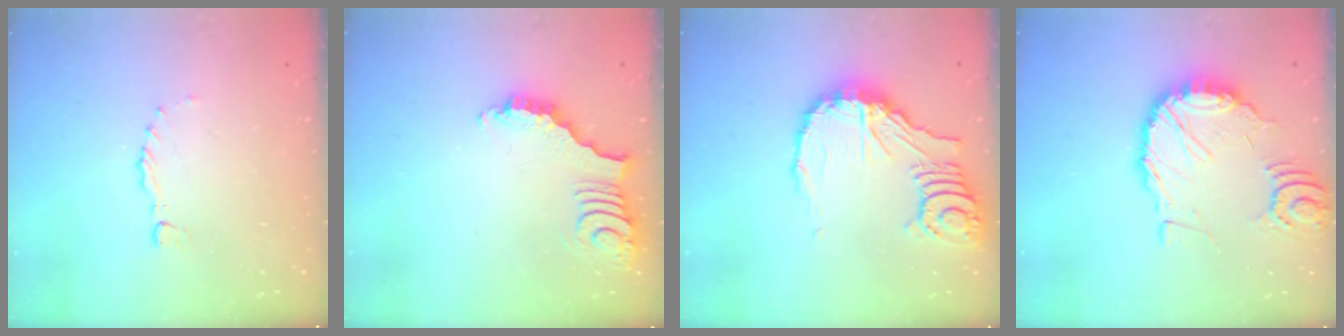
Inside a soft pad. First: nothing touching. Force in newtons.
{"total": 3.9, "press": 3.8, "slide": 0.5}
{"total": 16.1, "press": 16.0, "slide": 1.9}
{"total": 14.6, "press": 14.5, "slide": 1.9}